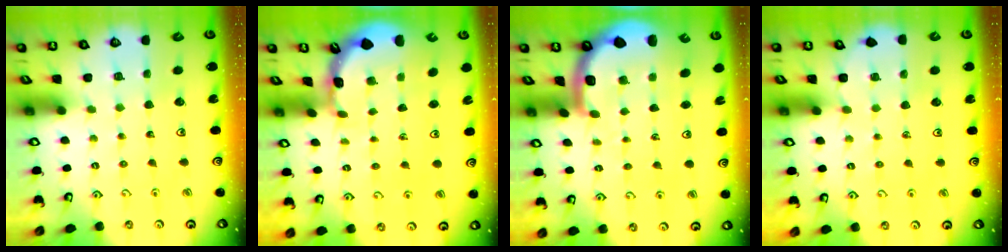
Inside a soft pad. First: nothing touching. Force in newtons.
{"total": 1.8, "press": 1.8, "slide": 0.1}
{"total": 5.4, "press": 5.1, "slide": 1.8}
{"total": 4.3, "press": 4.3, "slide": 0.4}